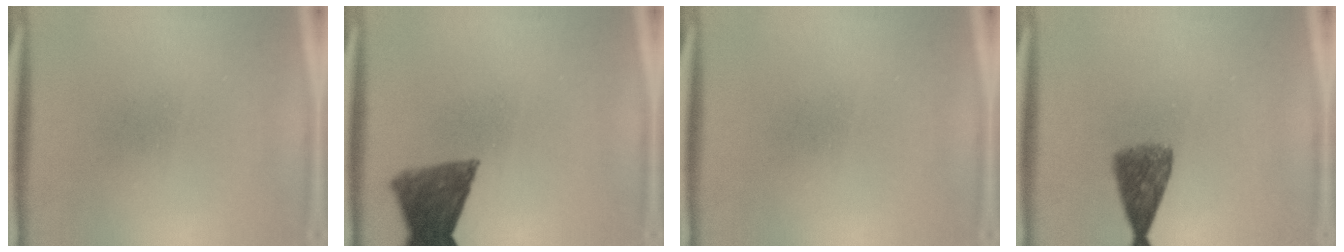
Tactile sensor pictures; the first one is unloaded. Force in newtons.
{"total": 9.4}
{"total": 0.0}
{"total": 5.5}